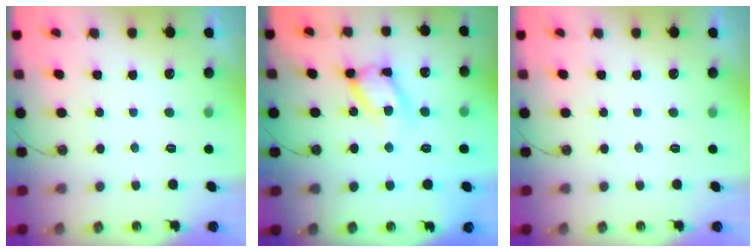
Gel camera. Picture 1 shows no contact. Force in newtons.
{"total": 14.7, "press": 14.7, "slide": 1.2}
{"total": 0.0}